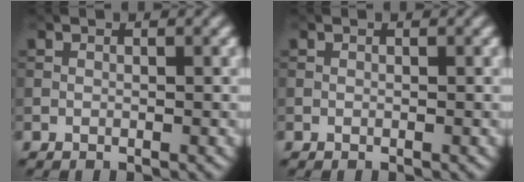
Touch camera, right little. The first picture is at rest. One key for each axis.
{"total": 0.0}